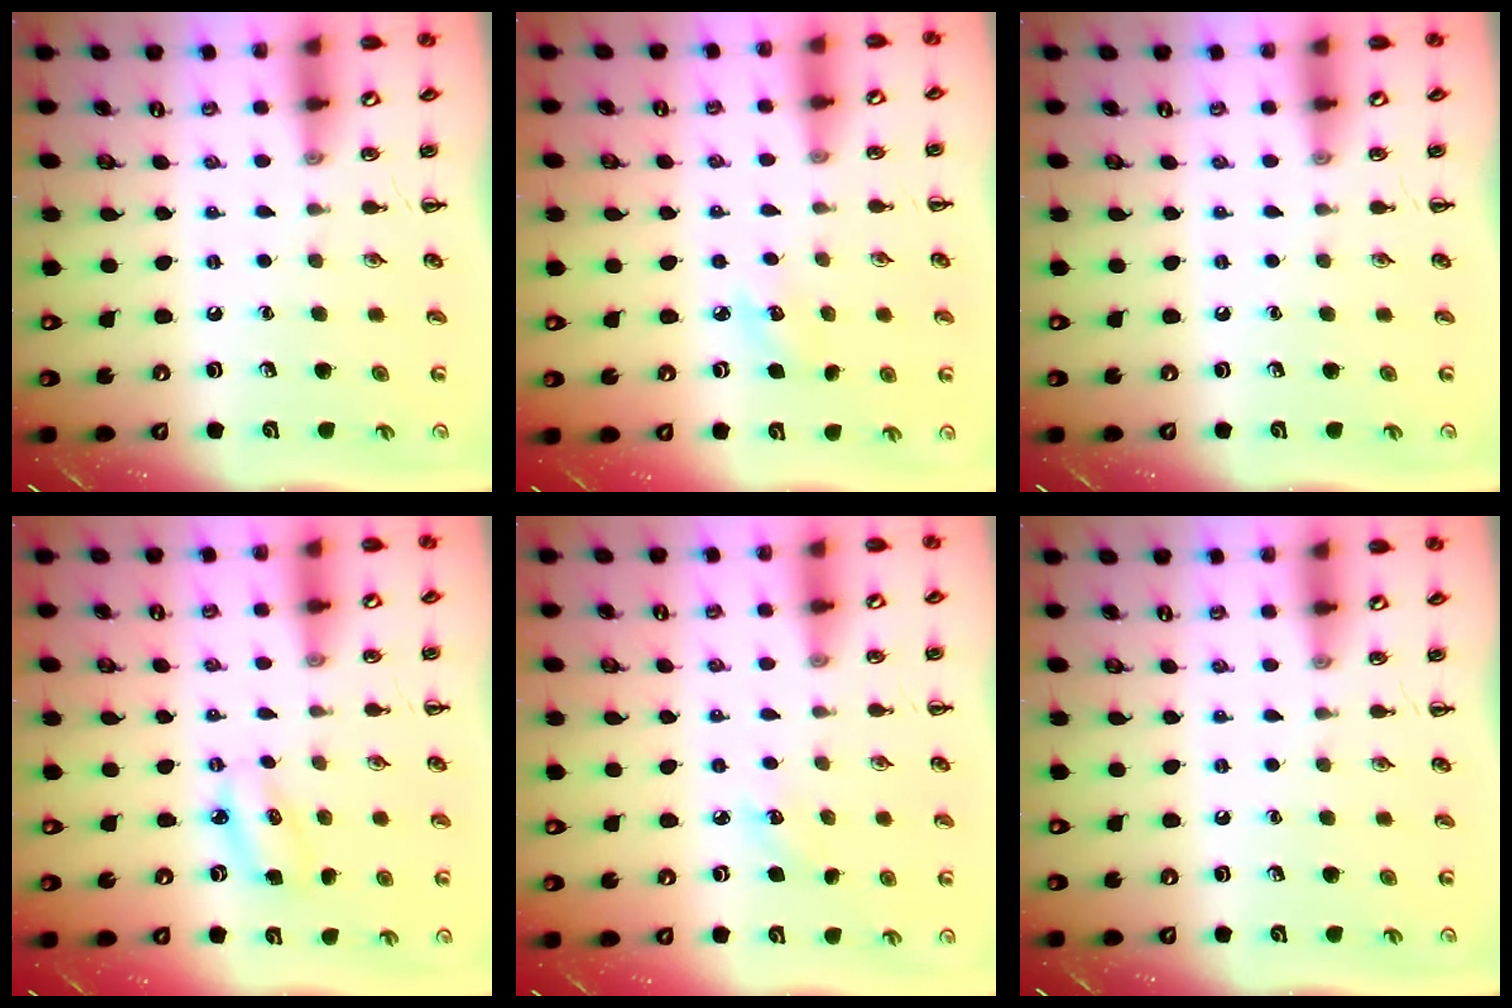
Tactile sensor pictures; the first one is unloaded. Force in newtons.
{"total": 4.5, "press": 4.4, "slide": 1.0}
{"total": 0.0}
{"total": 4.1, "press": 4.0, "slide": 0.9}
{"total": 3.9, "press": 3.7, "slide": 1.1}
{"total": 0.0}